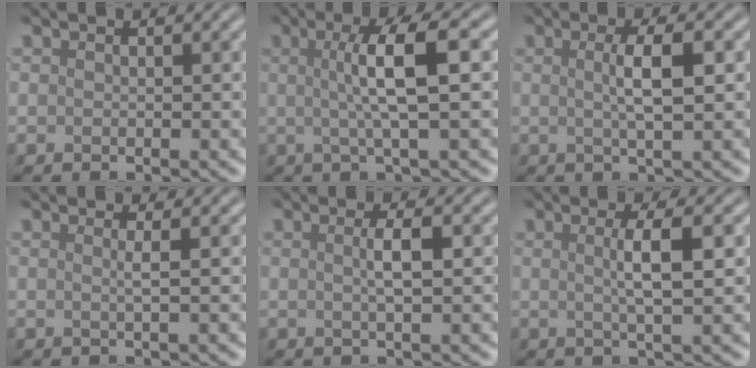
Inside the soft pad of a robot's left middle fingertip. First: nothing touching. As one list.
[{"total": 5.6, "force": [0.7, 1.0, 5.5], "torque": [-0.091, 0.008, 0.011]}, {"total": 3.3, "force": [0.4, 0.7, 3.2], "torque": [-0.054, 0.006, 0.004]}, {"total": 1.3, "force": [0.1, 0.4, 1.2], "torque": [-0.015, 0.002, -0.005]}, {"total": 2.1, "force": [0.2, 0.4, 2.1], "torque": [-0.037, 0.005, 0.001]}, {"total": 3.4, "force": [0.4, 0.7, 3.3], "torque": [-0.051, 0.004, 0.004]}]